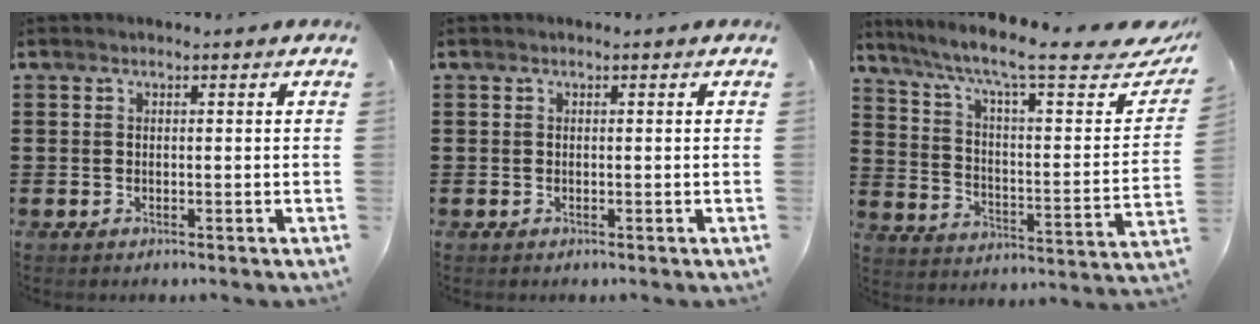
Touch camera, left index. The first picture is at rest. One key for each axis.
{"total": 0.0}
{"total": 9.9, "fx": 7.2, "fy": 1.3, "fz": 6.6, "tx": -0.136, "ty": -0.047, "tz": 0.111}